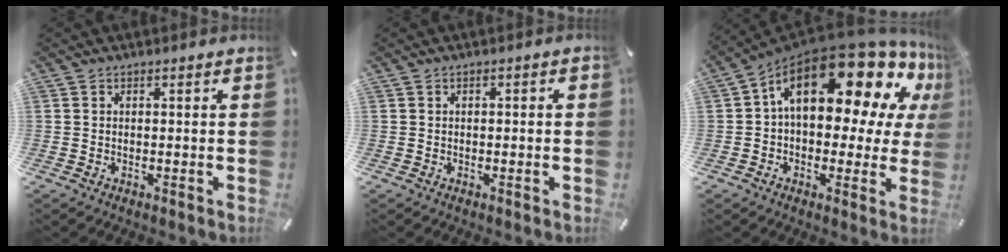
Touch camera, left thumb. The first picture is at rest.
{"total": 0.8, "force": [-0.1, 0.4, 0.7], "torque": [-0.012, 0.001, -0.003]}
{"total": 23.8, "force": [10.6, 12.2, 17.5], "torque": [-0.266, -0.076, 0.179]}